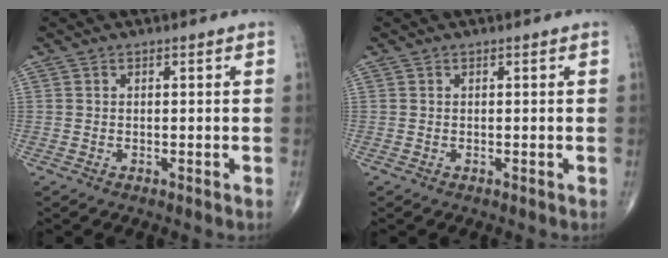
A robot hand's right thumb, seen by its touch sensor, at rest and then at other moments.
{"total": 0.0}